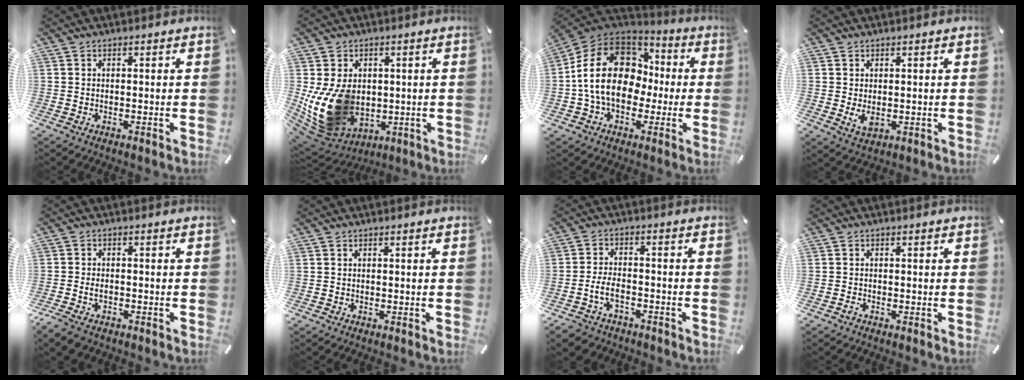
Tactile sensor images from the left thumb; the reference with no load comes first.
{"total": 15.8, "force": [-0.2, 12.5, 9.7], "torque": [-0.211, -0.014, 0.003]}
{"total": 19.4, "force": [-0.2, 15.2, 12.1], "torque": [-0.240, 0.019, 0.001]}
{"total": 3.1, "force": [0.0, 2.0, 2.3], "torque": [-0.049, -0.006, -0.002]}
{"total": 3.2, "force": [-1.6, 2.1, 1.9], "torque": [-0.047, 0.004, -0.032]}
{"total": 0.0}
{"total": 6.0, "force": [-2.8, 3.9, 3.6], "torque": [-0.085, 0.013, -0.057]}
{"total": 0.8, "force": [-0.6, 0.3, 0.4], "torque": [-0.008, -0.001, -0.012]}